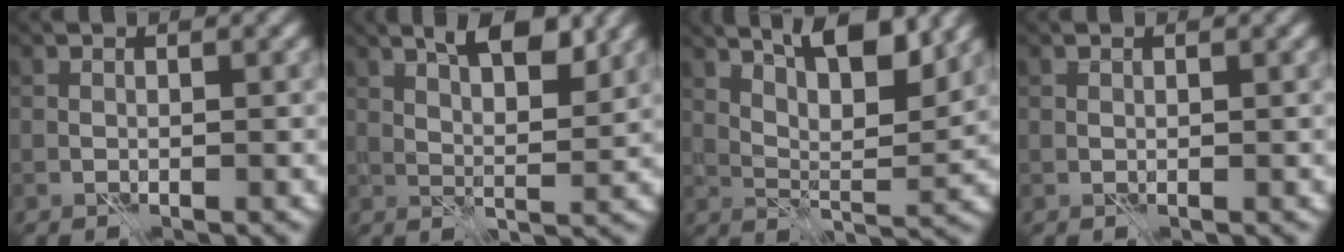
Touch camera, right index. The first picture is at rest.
{"total": 5.4, "force": [3.3, 1.9, 3.9], "torque": [-0.053, 0.002, 0.051]}
{"total": 7.6, "force": [5.0, 2.0, 5.3], "torque": [-0.084, 0.004, 0.082]}
{"total": 0.0}